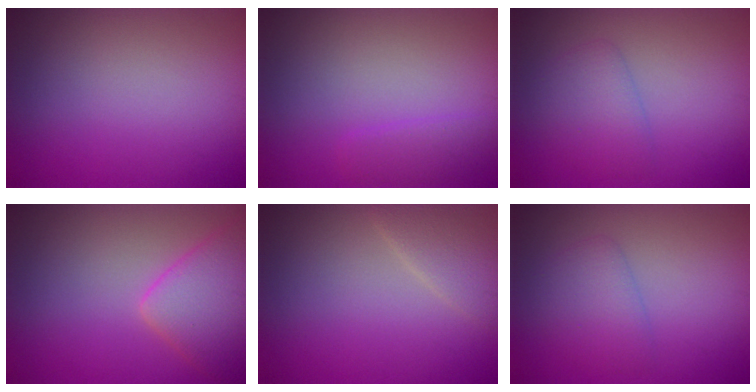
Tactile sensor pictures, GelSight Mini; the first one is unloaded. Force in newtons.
{"total": 1.7, "press": 1.7, "slide": 0.1}
{"total": 2.6, "press": 2.6, "slide": 0.1}
{"total": 5.3, "press": 5.3, "slide": 0.4}
{"total": 2.2, "press": 2.1, "slide": 0.1}
{"total": 2.6, "press": 2.6, "slide": 0.1}